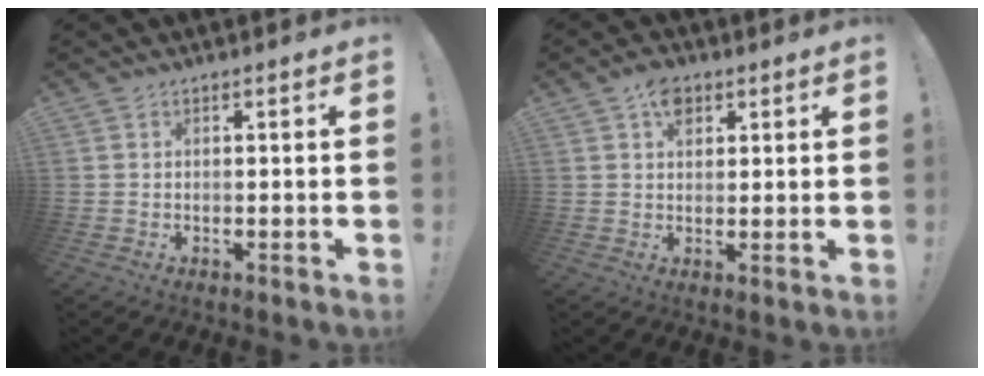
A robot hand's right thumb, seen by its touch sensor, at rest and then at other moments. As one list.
[{"total": 5.8, "force": [2.9, 3.8, 3.3], "torque": [-0.047, -0.005, 0.051]}]